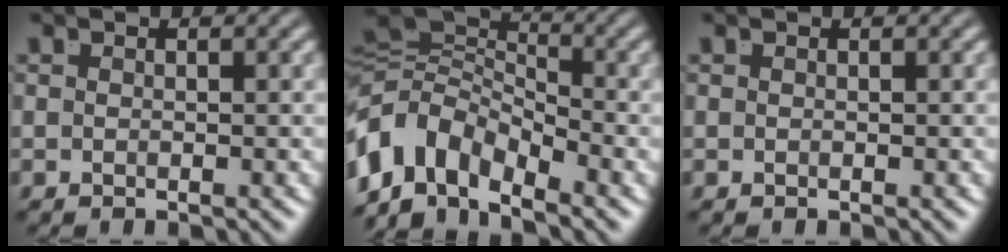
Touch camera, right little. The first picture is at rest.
{"total": 11.2, "force": [-2.9, 8.9, 6.2], "torque": [-0.146, -0.043, -0.045]}
{"total": 0.0}